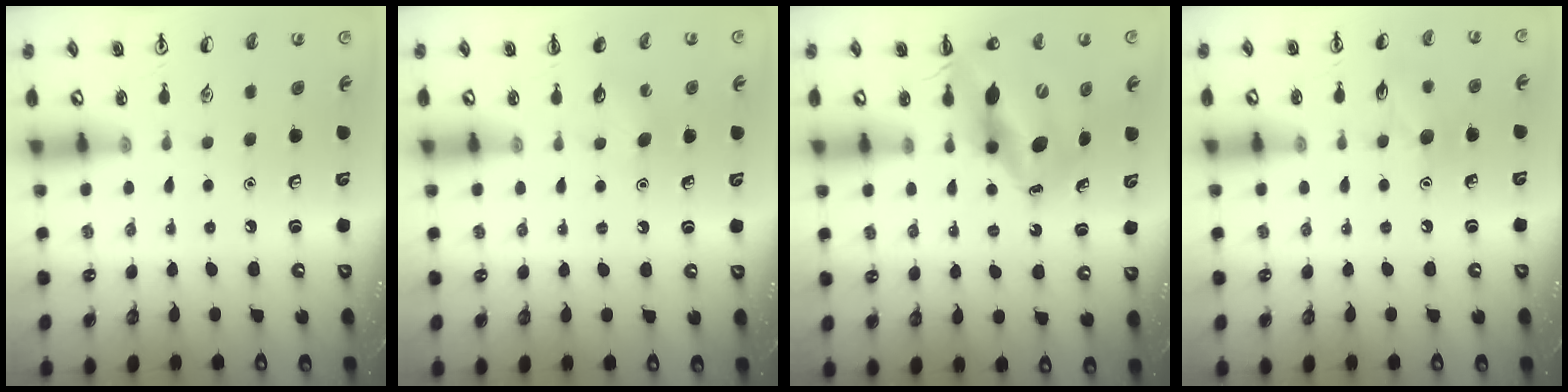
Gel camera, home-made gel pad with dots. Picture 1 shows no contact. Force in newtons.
{"total": 2.9, "press": 2.8, "slide": 0.7}
{"total": 14.7, "press": 14.1, "slide": 4.2}
{"total": 7.9, "press": 7.9, "slide": 1.1}